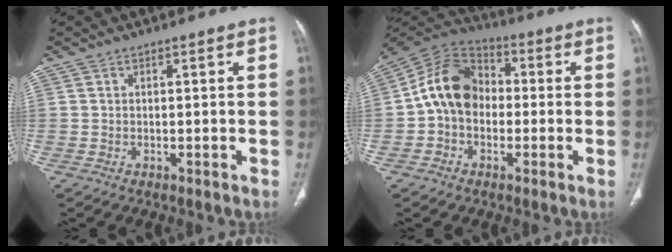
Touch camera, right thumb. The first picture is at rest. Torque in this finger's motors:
{"motor_torque": [1.25, 2.01, 1.20, -0.47, 0.14]}